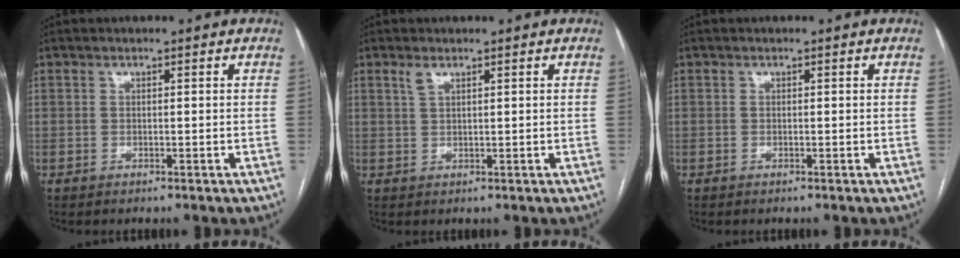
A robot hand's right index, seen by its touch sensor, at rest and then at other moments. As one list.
[{"total": 1.6, "force": [1.1, 0.5, 1.1], "torque": [-0.026, 0.004, 0.026]}, {"total": 0.0}]